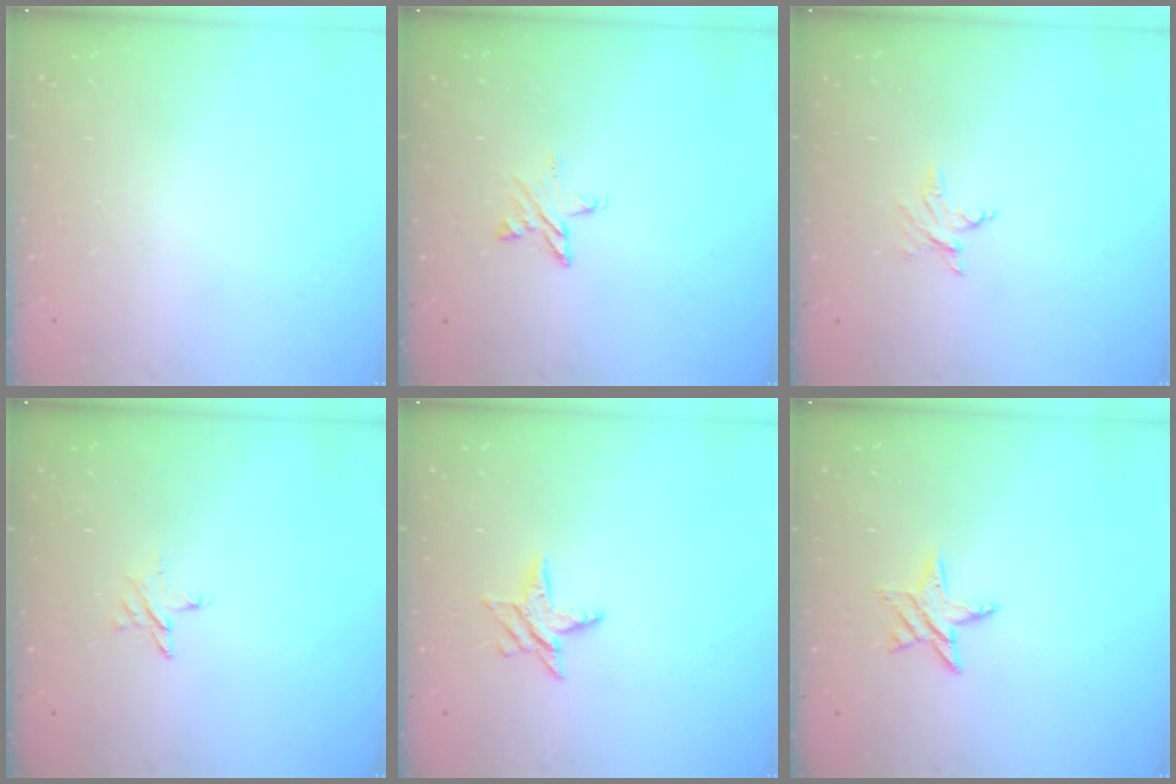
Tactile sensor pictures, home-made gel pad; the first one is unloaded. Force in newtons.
{"total": 4.2, "press": 4.2, "slide": 0.4}
{"total": 2.5, "press": 2.5, "slide": 0.4}
{"total": 3.9, "press": 3.8, "slide": 0.4}
{"total": 6.5, "press": 6.5, "slide": 0.3}
{"total": 7.2, "press": 7.1, "slide": 0.7}